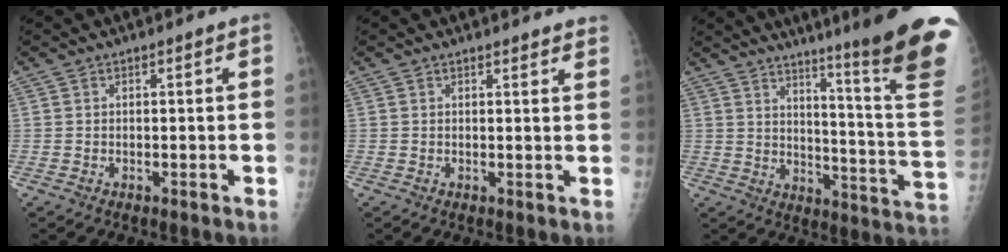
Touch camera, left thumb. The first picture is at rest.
{"total": 4.6, "force": [4.3, 1.1, 1.0], "torque": [0.010, -0.017, 0.035]}
{"total": 25.2, "force": [18.1, 0.2, 17.6], "torque": [-0.207, -0.142, 0.239]}